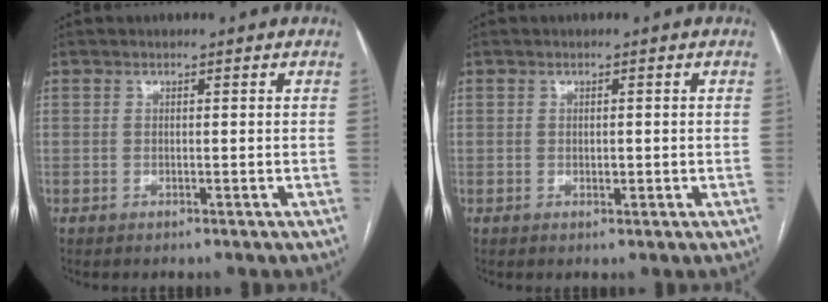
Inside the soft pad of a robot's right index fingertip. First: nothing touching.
{"total": 1.2, "force": [-0.1, 0.7, 1.0], "torque": [-0.016, -0.001, 0.001]}